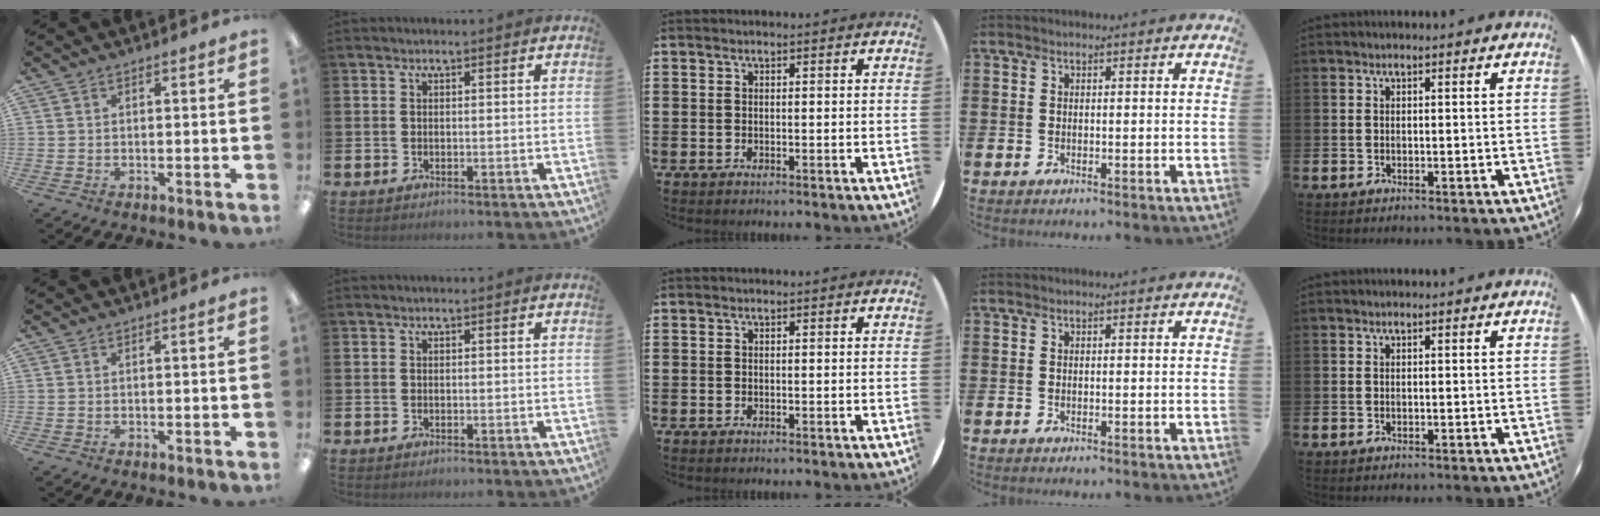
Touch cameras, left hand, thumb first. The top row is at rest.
{}